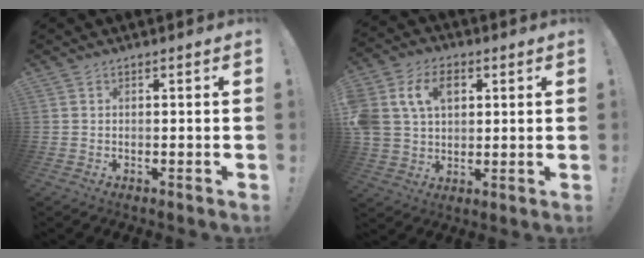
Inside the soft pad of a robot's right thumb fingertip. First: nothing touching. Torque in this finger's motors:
{"motor_torque": [0.86, 0.88, 0.97, 0.02, 0.12]}